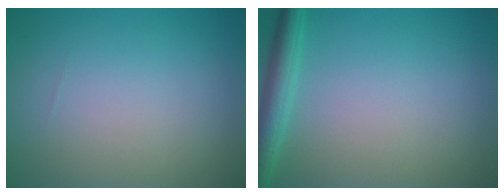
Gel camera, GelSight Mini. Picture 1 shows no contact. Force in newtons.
{"total": 3.0, "press": 3.0, "slide": 0.2}